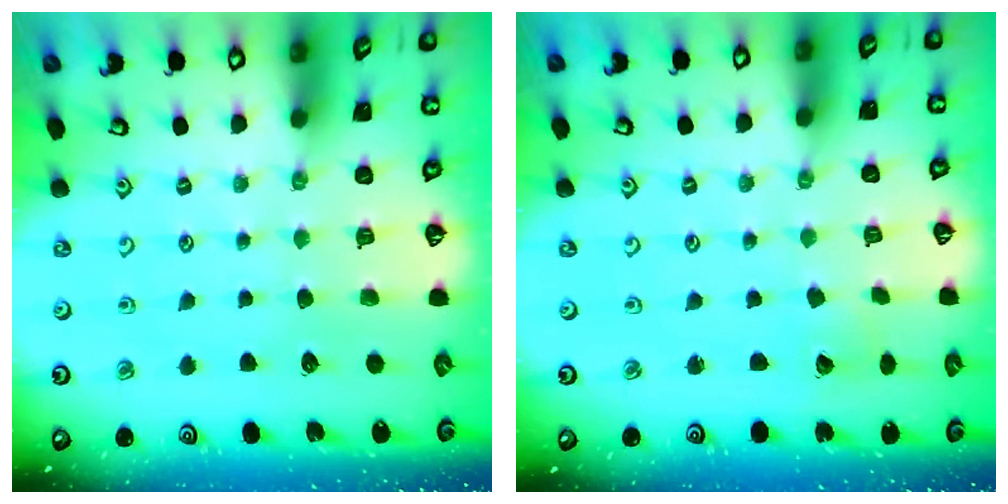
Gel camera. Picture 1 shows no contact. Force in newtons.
{"total": 2.4, "press": 2.4, "slide": 0.2}